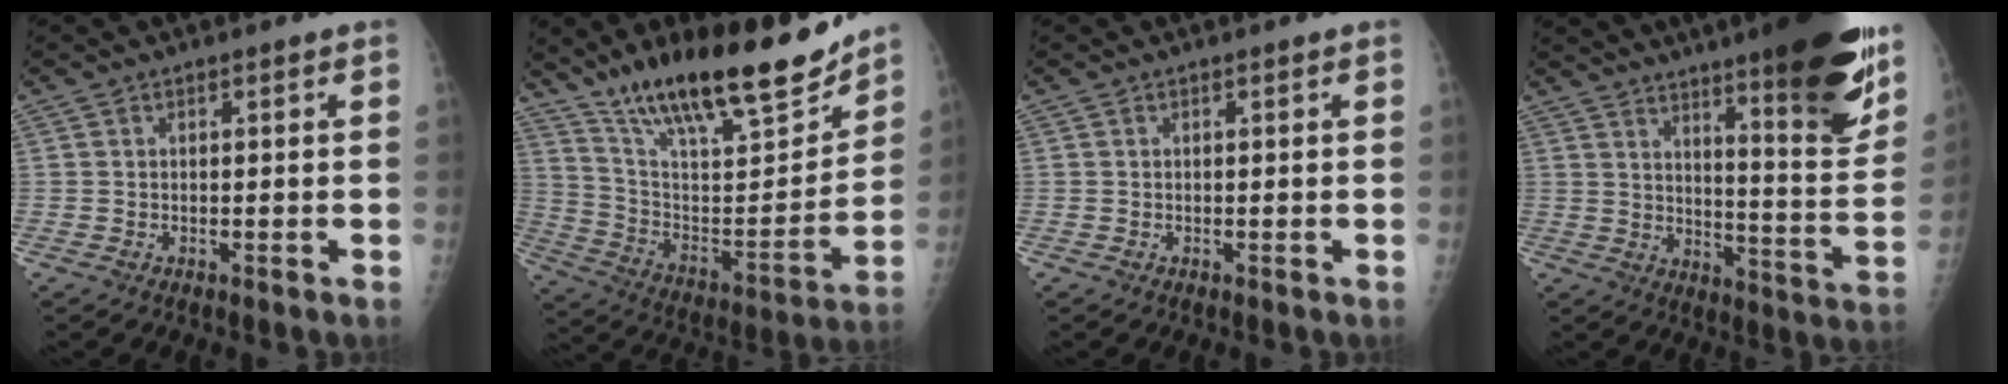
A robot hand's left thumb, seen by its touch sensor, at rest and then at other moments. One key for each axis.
{"total": 25.4, "fx": 19.0, "fy": 6.7, "fz": 15.6, "tx": -0.223, "ty": -0.077, "tz": 0.321}
{"total": 0.0}
{"total": 22.7, "fx": 14.9, "fy": 3.1, "fz": 16.9, "tx": -0.213, "ty": -0.077, "tz": 0.214}